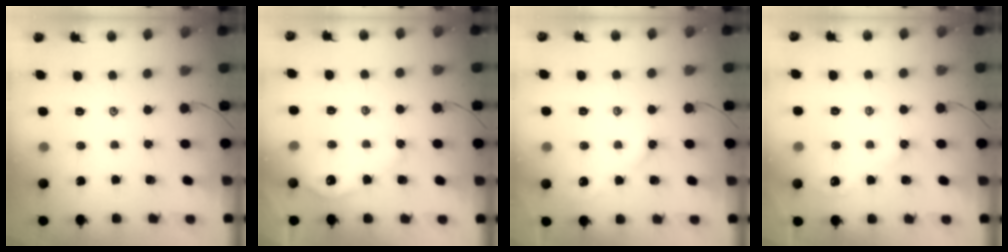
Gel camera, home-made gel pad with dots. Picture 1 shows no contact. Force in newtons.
{"total": 4.6, "press": 4.6, "slide": 0.4}
{"total": 2.4, "press": 2.4, "slide": 0.6}
{"total": 3.2, "press": 3.1, "slide": 0.7}